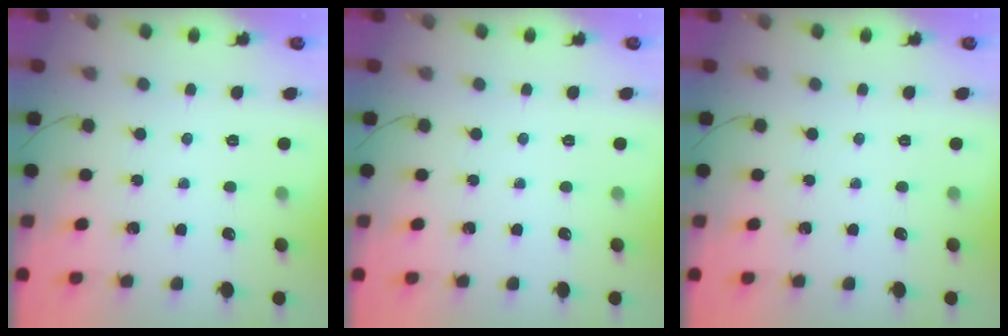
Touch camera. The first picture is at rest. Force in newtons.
{"total": 0.0}
{"total": 0.0}